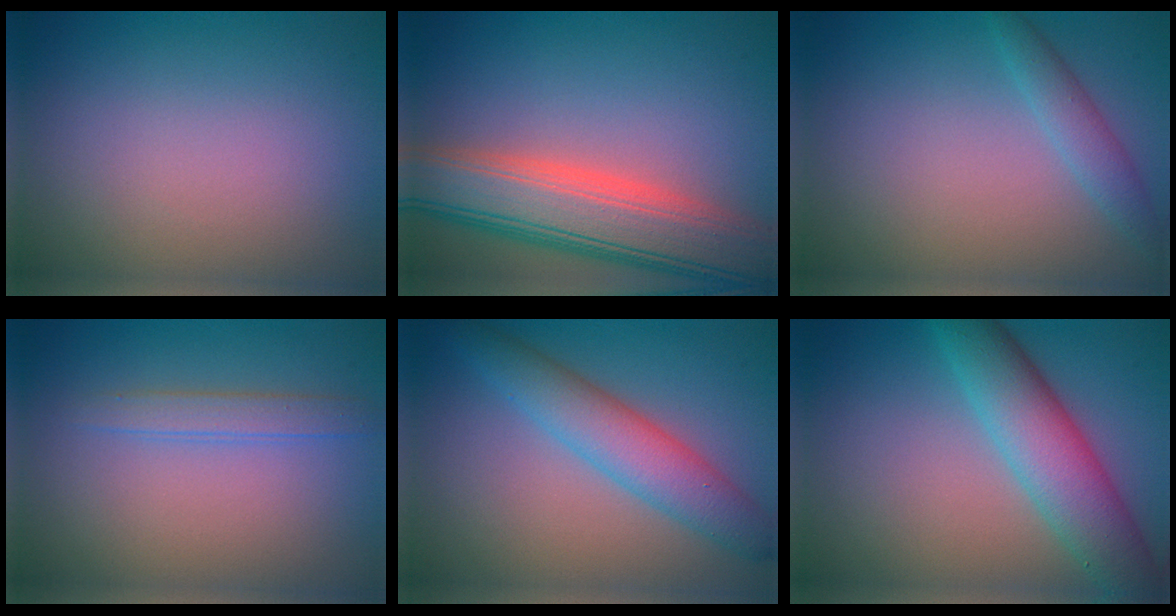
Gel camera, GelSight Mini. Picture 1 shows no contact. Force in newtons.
{"total": 9.1, "press": 9.1, "slide": 0.5}
{"total": 1.8, "press": 1.8, "slide": 0.1}
{"total": 1.7, "press": 1.7, "slide": 0.1}
{"total": 4.6, "press": 4.6, "slide": 0.1}
{"total": 6.4, "press": 6.4, "slide": 0.0}